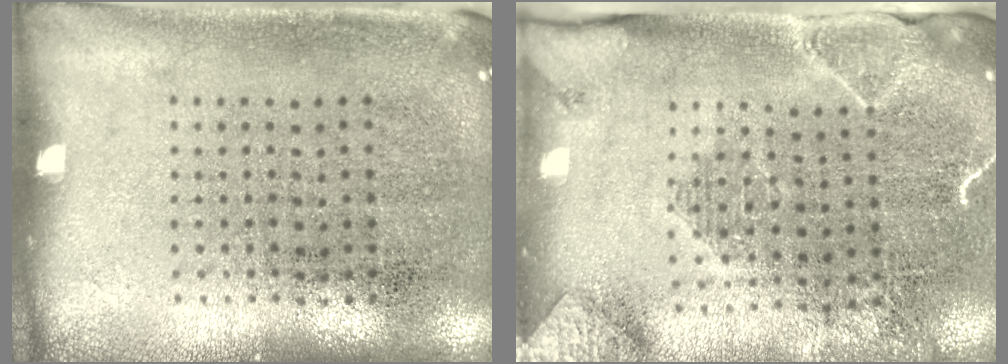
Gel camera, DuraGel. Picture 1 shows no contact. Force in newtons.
{"total": 2.0, "press": 1.9, "slide": 0.3}